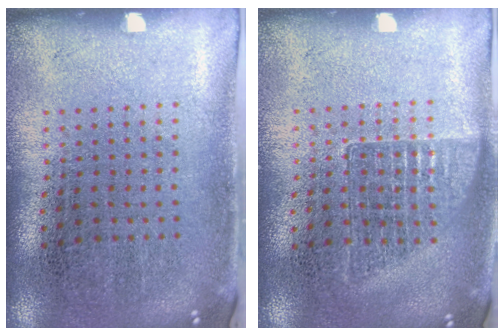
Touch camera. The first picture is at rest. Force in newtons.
{"total": 1.0, "press": 0.9, "slide": 0.4}